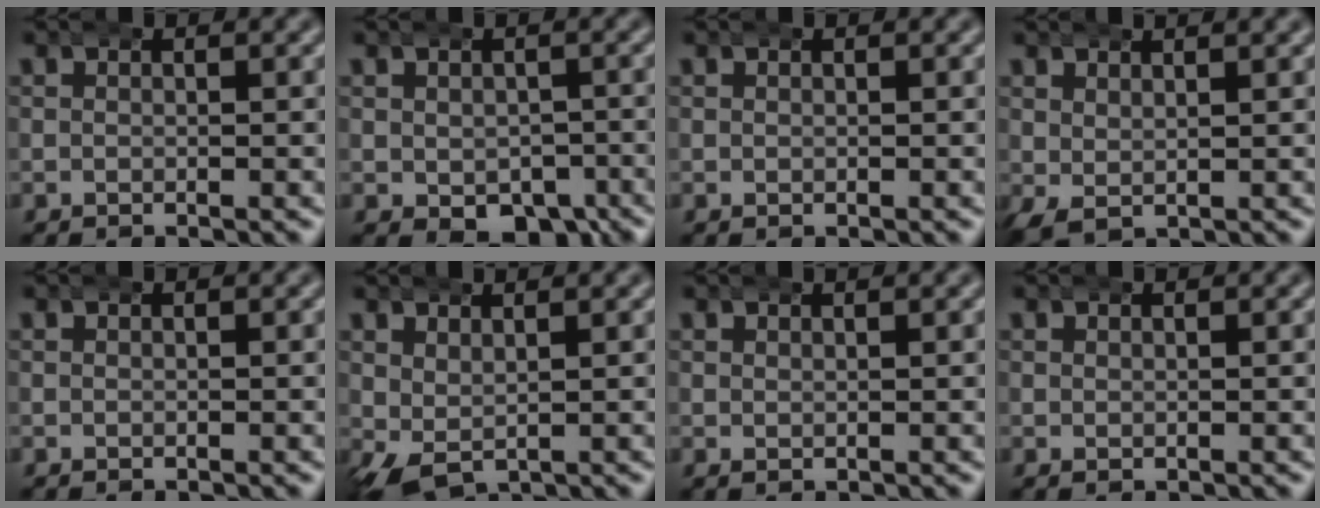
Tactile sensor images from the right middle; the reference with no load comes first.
{"total": 4.2, "force": [-2.7, 2.6, 1.8], "torque": [-0.027, -0.021, -0.034]}
{"total": 0.0}
{"total": 2.3, "force": [1.3, 1.2, 1.5], "torque": [-0.025, -0.008, 0.030]}
{"total": 0.0}
{"total": 3.6, "force": [-0.3, 2.5, 2.5], "torque": [-0.061, -0.030, 0.016]}
{"total": 0.9, "force": [0.8, 0.1, 0.4], "torque": [-0.003, -0.003, 0.015]}
{"total": 0.5, "force": [0.4, 0.1, 0.3], "torque": [-0.002, -0.002, 0.009]}